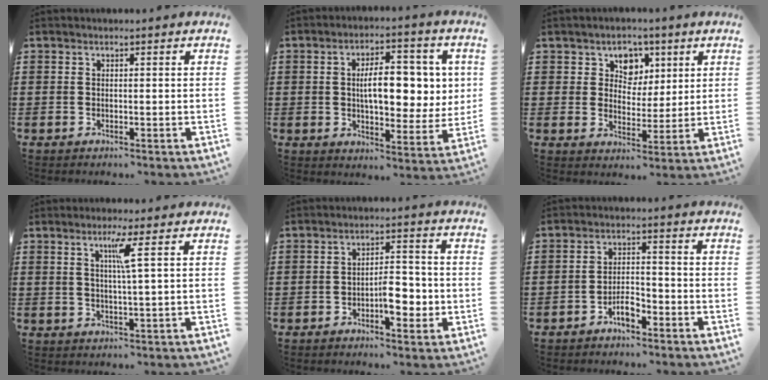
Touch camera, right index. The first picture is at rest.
{"total": 10.1, "force": [1.4, 4.4, 9.0], "torque": [-0.140, 0.003, 0.016]}
{"total": 5.2, "force": [2.4, 4.4, 1.3], "torque": [-0.036, 0.006, 0.038]}
{"total": 4.2, "force": [1.5, -0.6, 3.9], "torque": [-0.079, -0.004, 0.020]}
{"total": 5.5, "force": [-1.8, 2.4, 4.7], "torque": [-0.062, 0.002, -0.034]}
{"total": 3.6, "force": [-2.6, 1.3, 2.1], "torque": [-0.040, 0.009, -0.051]}